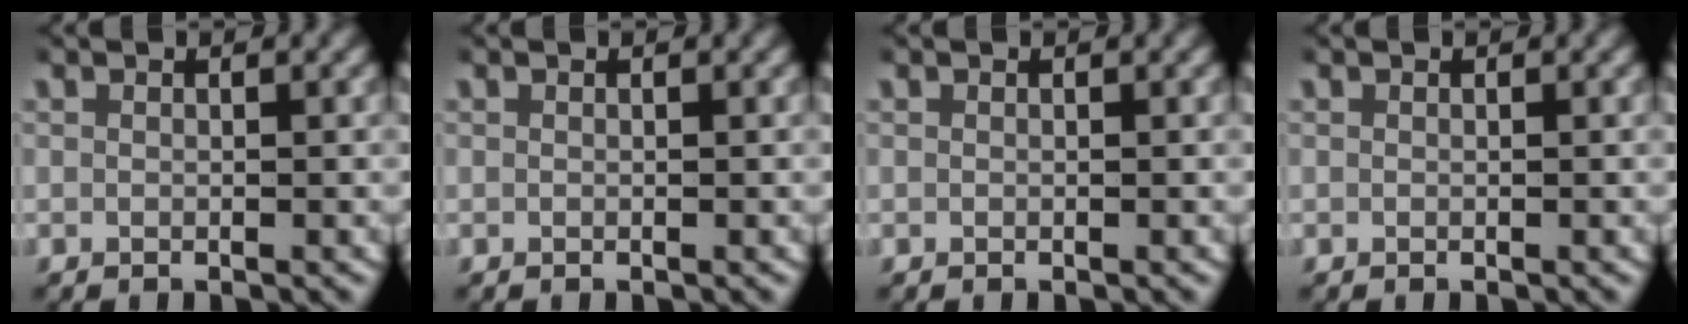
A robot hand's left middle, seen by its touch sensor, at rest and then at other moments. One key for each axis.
{"total": 0.0}
{"total": 0.0}
{"total": 0.0}